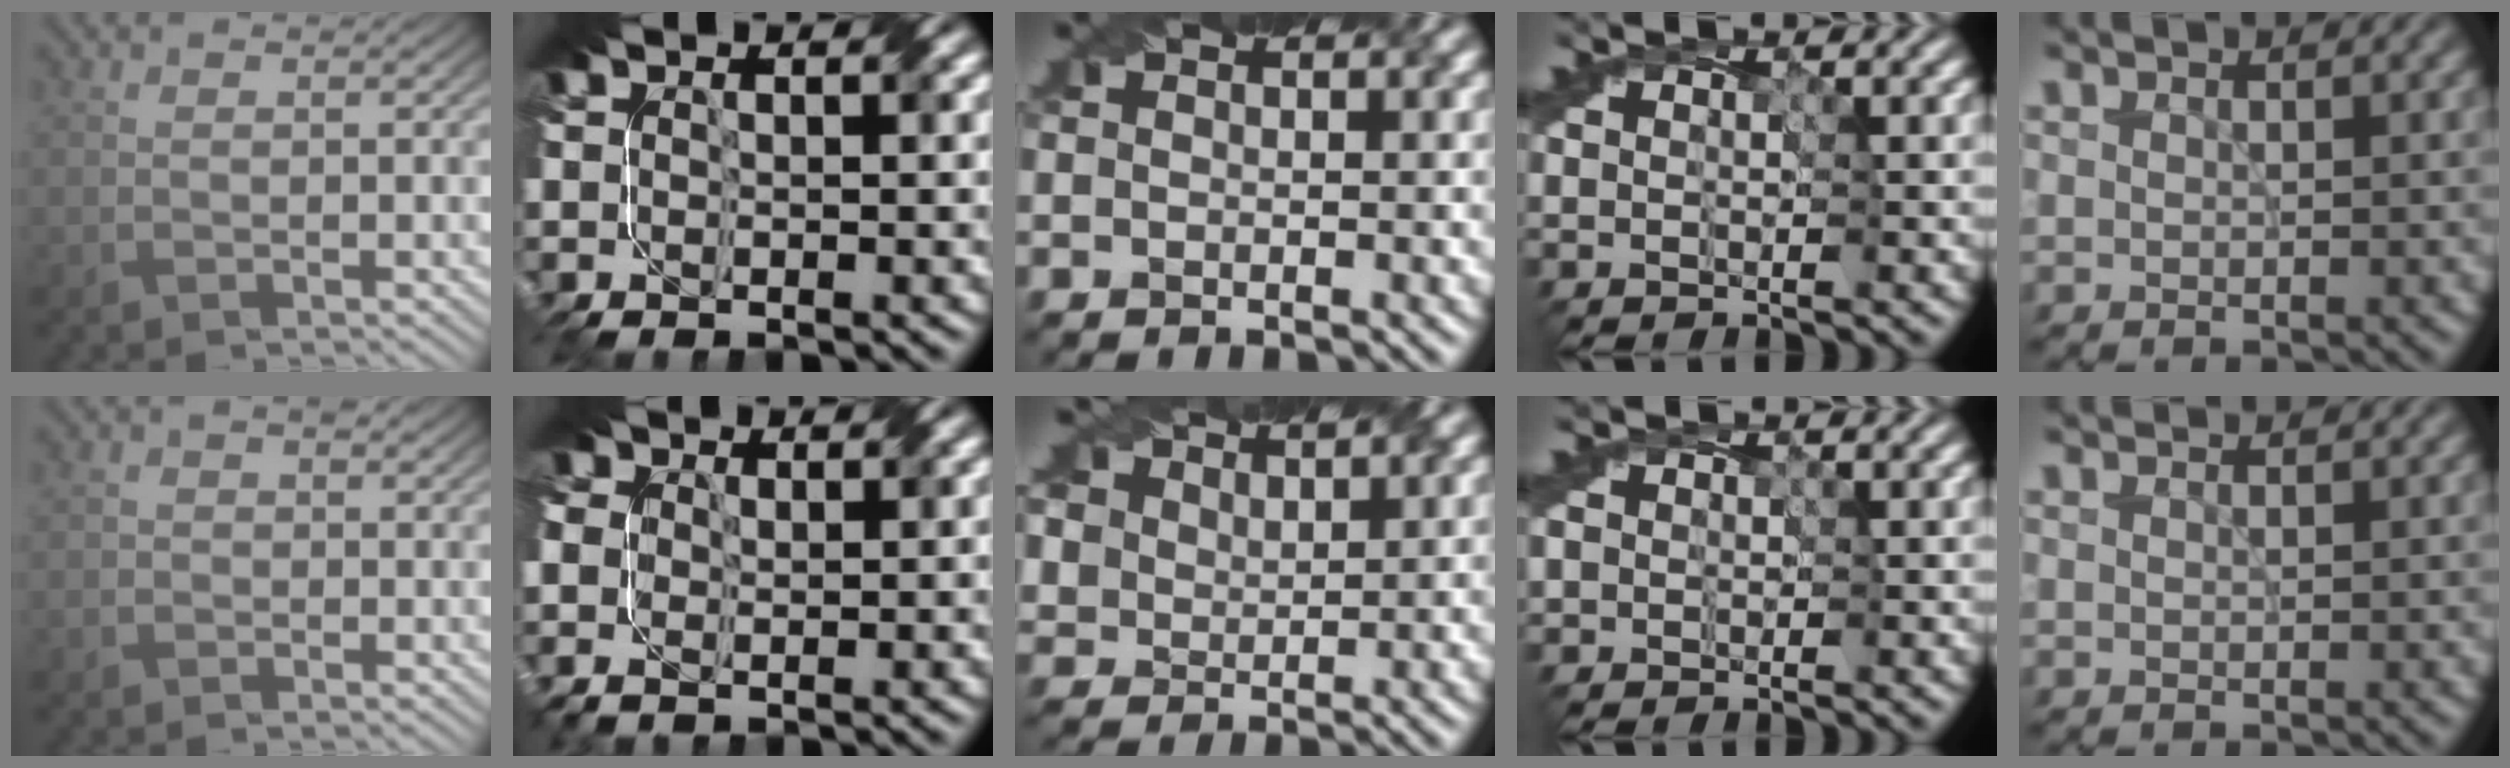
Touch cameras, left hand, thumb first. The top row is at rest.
{"thumb": {"total": 1.5, "force": [-0.5, 1.3, 0.5], "torque": [-0.008, -0.002, -0.011]}, "index": {"total": 3.9, "force": [1.3, 3.0, 2.0], "torque": [-0.046, 0.019, 0.014]}, "middle": {"total": 6.5, "force": [4.8, 3.9, 2.0], "torque": [-0.072, 0.004, 0.086]}, "ring": {"total": 1.0, "force": [0.1, 1.0, -0.1], "torque": [0.012, 0.001, -0.006]}, "little": {"total": 1.3, "force": [1.2, 0.2, 0.4], "torque": [-0.011, -0.003, 0.009]}}